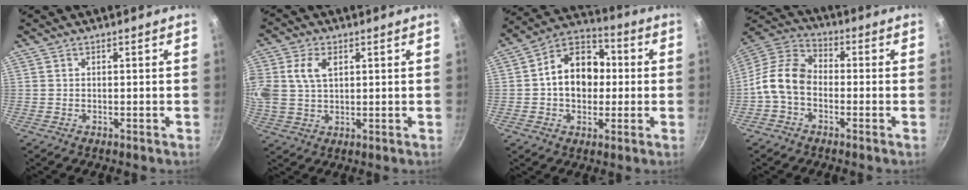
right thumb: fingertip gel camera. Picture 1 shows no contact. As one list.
[{"total": 12.2, "force": [3.3, 8.6, 8.0], "torque": [-0.179, 0.019, 0.065]}, {"total": 14.2, "force": [0.5, 10.7, 9.3], "torque": [-0.104, 0.028, -0.009]}, {"total": 10.5, "force": [-2.4, 7.4, 7.1], "torque": [-0.119, 0.040, -0.071]}]